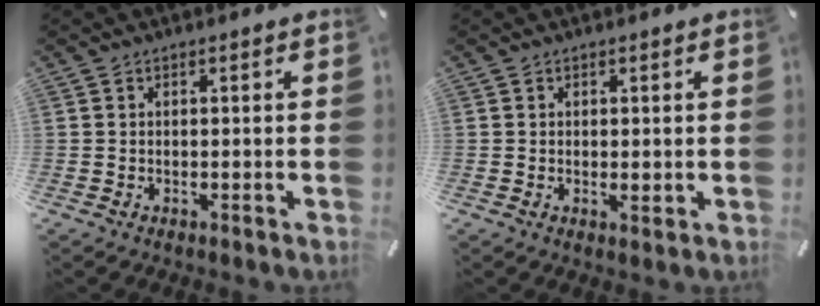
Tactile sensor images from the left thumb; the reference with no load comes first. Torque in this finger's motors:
{"motor_torque": [0.56, 0.70, 0.33, -0.04, -0.01]}